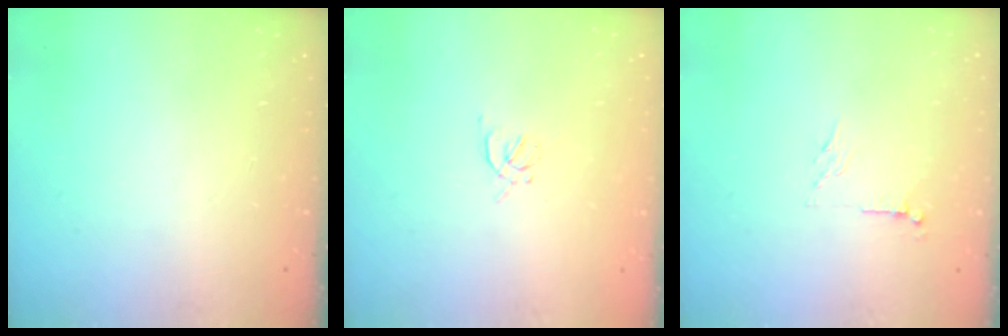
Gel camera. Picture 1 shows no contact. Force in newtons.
{"total": 1.2, "press": 1.2, "slide": 0.4}
{"total": 5.0, "press": 4.9, "slide": 0.4}